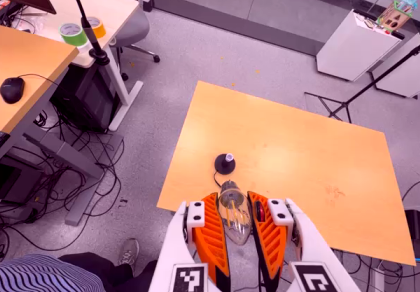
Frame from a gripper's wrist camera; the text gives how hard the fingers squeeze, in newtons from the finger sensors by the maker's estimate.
{"total": 22.2, "left": 25.4, "right": 19.0}